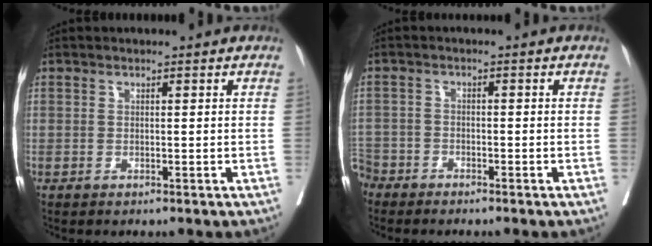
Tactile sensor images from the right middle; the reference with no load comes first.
{"total": 4.3, "force": [-4.0, 1.6, 0.5], "torque": [-0.004, -0.005, -0.082]}